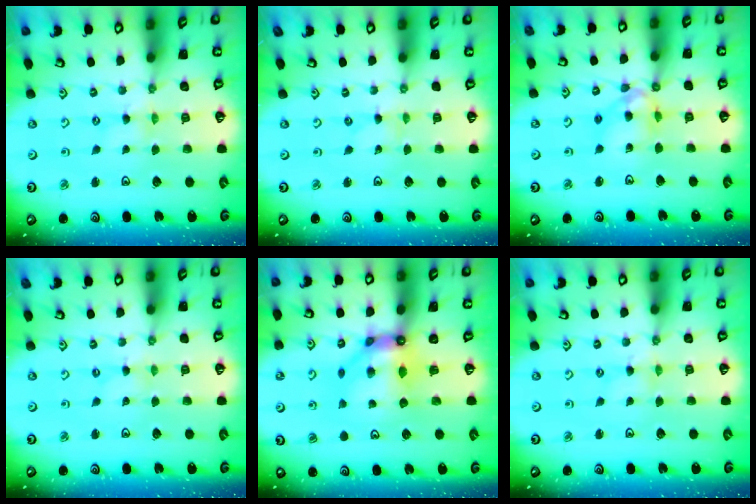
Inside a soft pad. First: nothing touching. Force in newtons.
{"total": 0.0}
{"total": 11.7, "press": 11.6, "slide": 1.2}
{"total": 0.0}
{"total": 9.4, "press": 9.4, "slide": 1.0}
{"total": 1.1, "press": 1.0, "slide": 0.2}